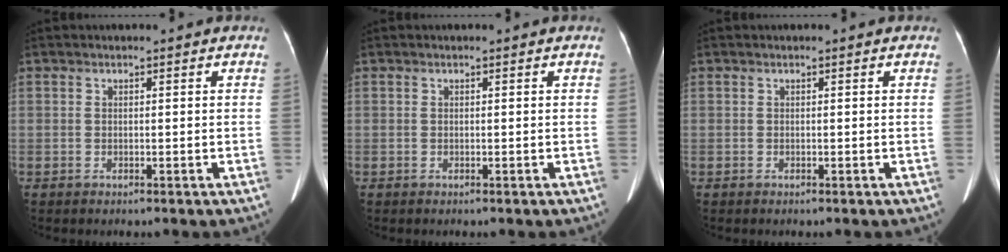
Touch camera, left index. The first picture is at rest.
{"total": 0.0}
{"total": 0.0}